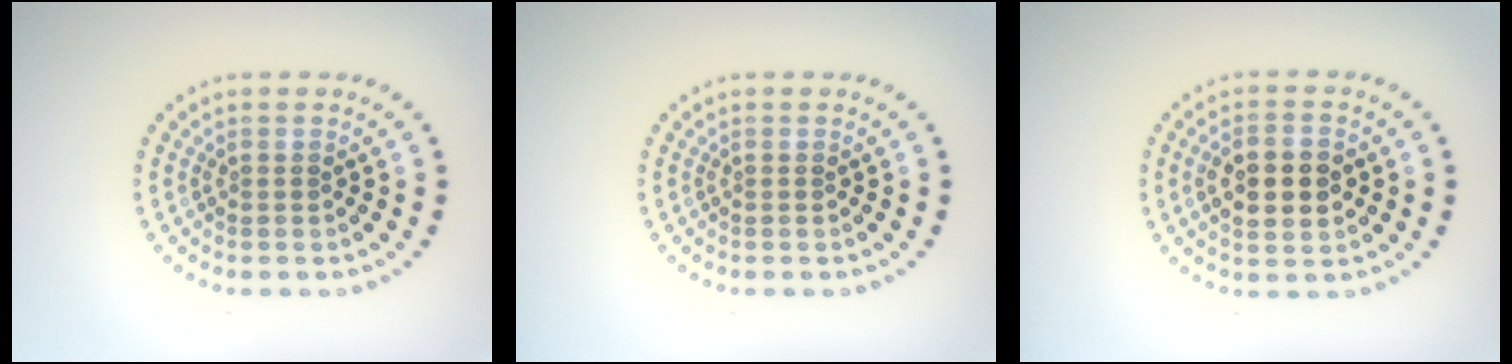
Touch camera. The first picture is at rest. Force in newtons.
{"total": 0.0}
{"total": 4.7, "press": 4.7, "slide": 0.2}